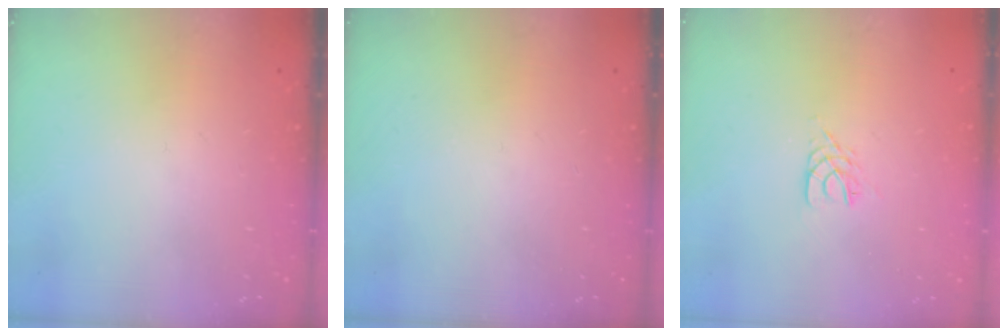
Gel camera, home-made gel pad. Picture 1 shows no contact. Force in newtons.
{"total": 0.0}
{"total": 3.5, "press": 3.5, "slide": 0.5}